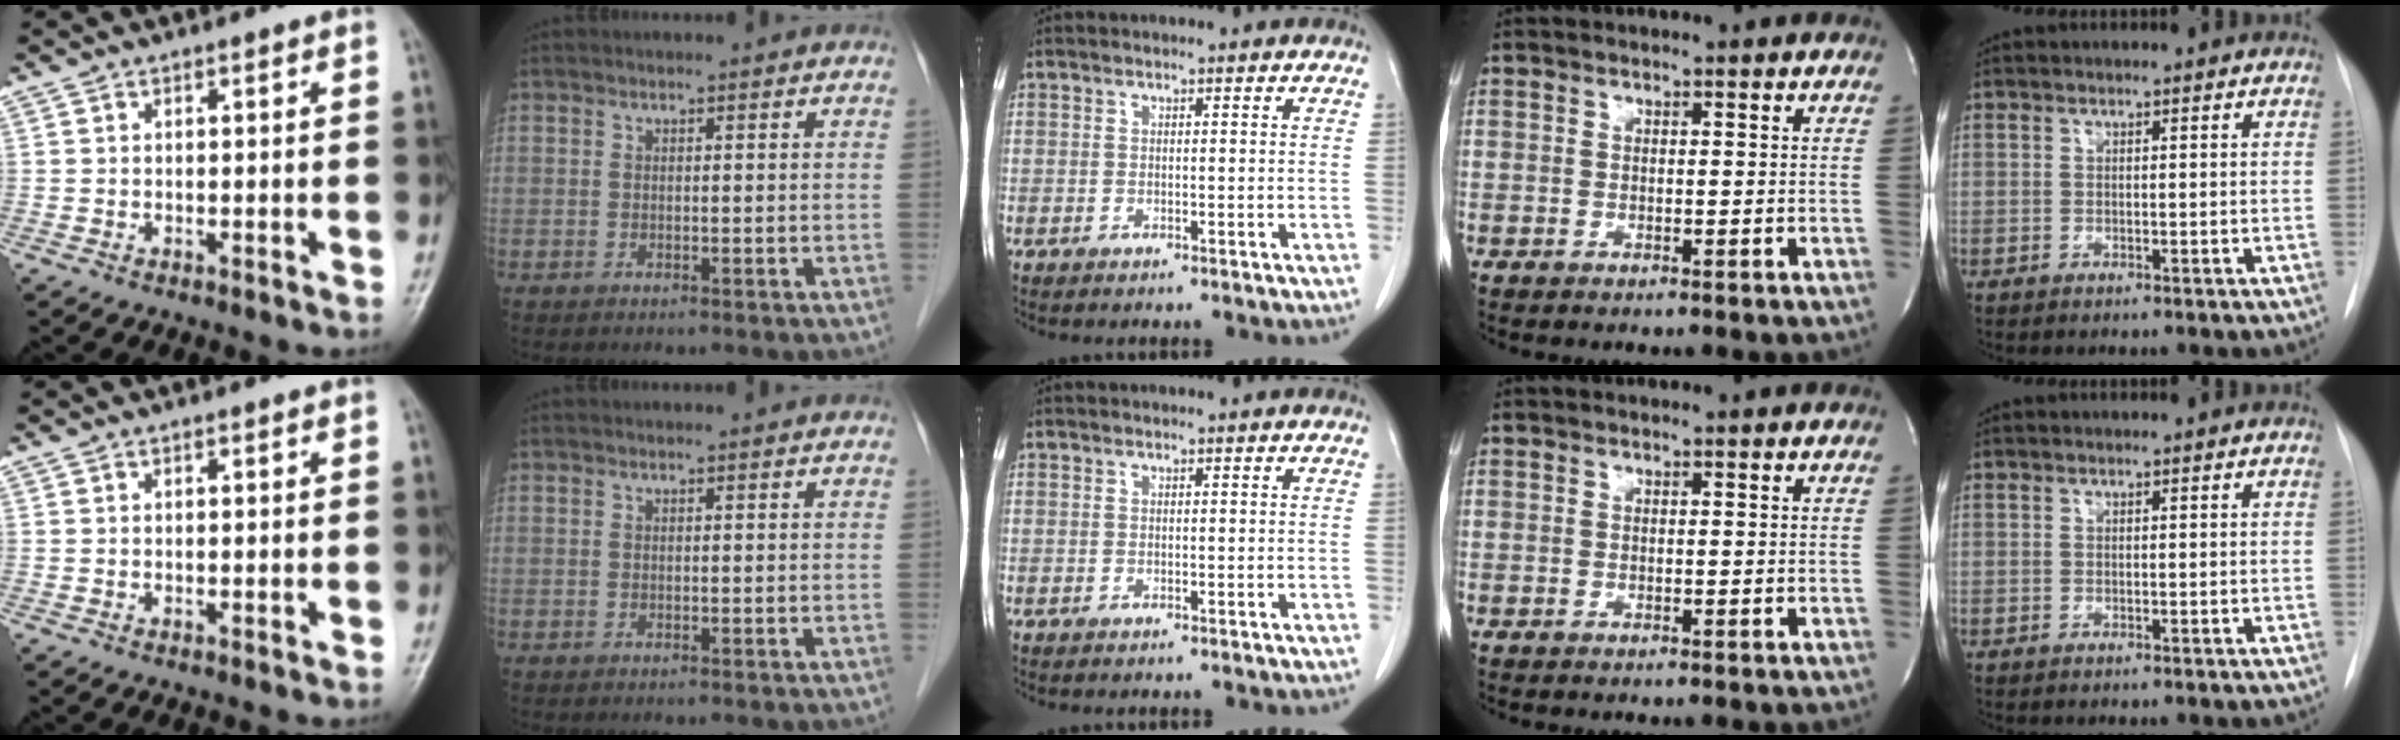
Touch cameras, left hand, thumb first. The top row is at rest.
{}